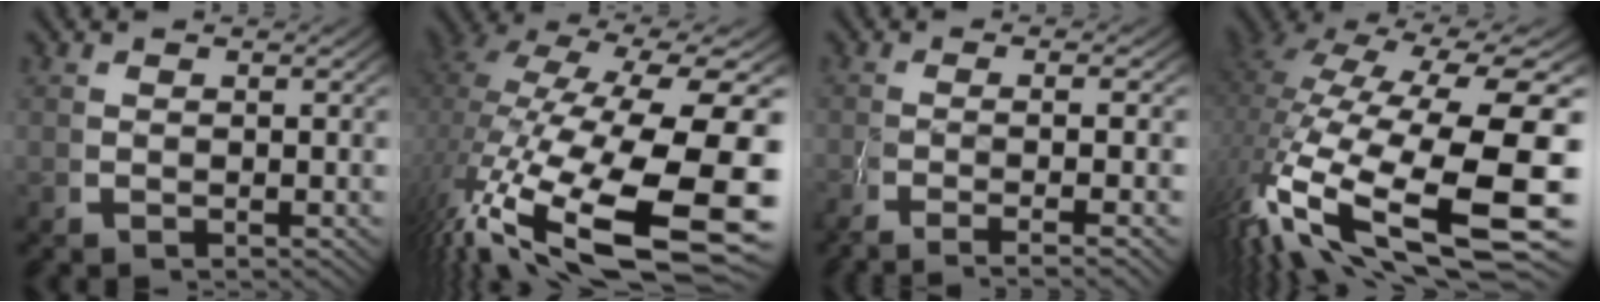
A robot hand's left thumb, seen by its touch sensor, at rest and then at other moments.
{"total": 16.8, "force": [-4.5, 8.5, 13.8], "torque": [-0.292, -0.073, -0.023]}
{"total": 5.3, "force": [-2.8, 1.1, 4.3], "torque": [-0.079, -0.012, -0.041]}
{"total": 17.9, "force": [-1.3, 9.7, 15.0], "torque": [-0.305, -0.072, 0.025]}